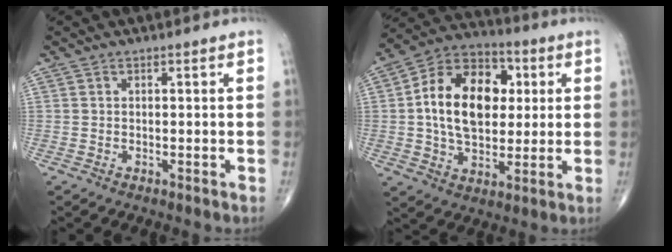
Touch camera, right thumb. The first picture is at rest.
{"total": 18.1, "force": [2.4, 12.0, 13.3], "torque": [-0.196, 0.016, 0.035]}